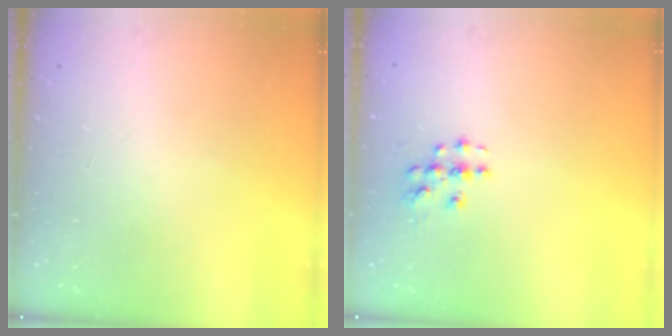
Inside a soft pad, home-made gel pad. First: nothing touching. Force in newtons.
{"total": 5.4, "press": 5.4, "slide": 0.5}